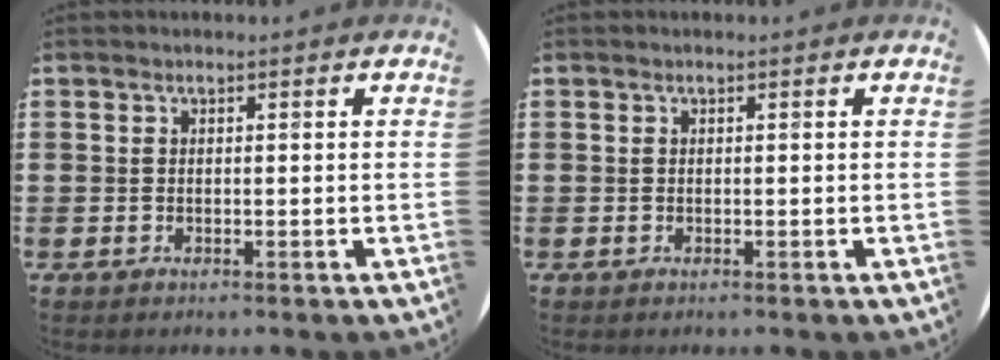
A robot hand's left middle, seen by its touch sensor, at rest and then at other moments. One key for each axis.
{"total": 0.0}